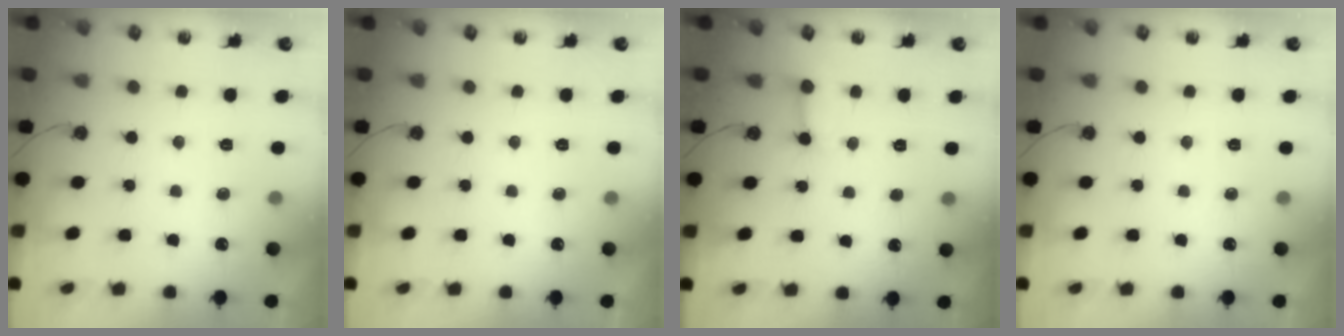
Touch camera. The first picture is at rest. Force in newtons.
{"total": 0.0}
{"total": 3.3, "press": 3.3, "slide": 0.4}
{"total": 0.0}